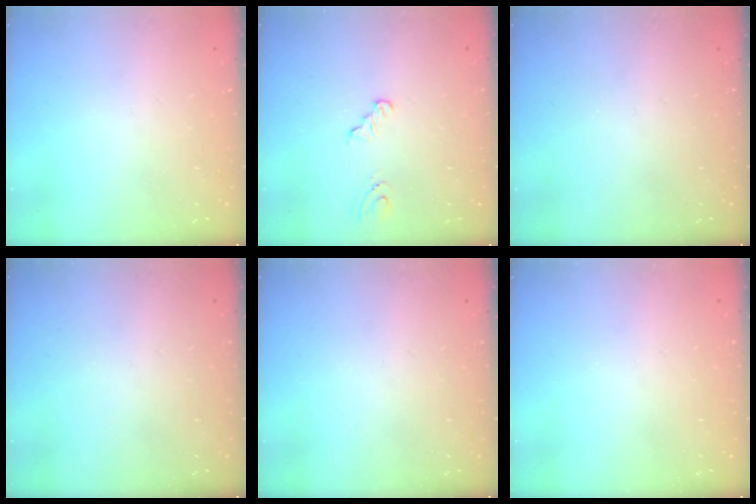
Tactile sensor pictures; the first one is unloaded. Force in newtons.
{"total": 3.1, "press": 2.8, "slide": 1.4}
{"total": 0.0}
{"total": 0.0}
{"total": 0.0}
{"total": 0.0}